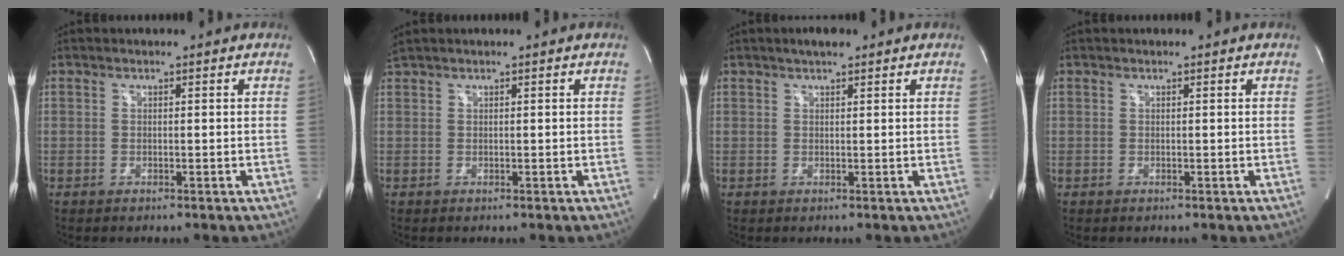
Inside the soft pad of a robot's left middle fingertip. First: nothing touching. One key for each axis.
{"total": 1.4, "fx": 1.2, "fy": -0.3, "fz": 0.7, "tx": -0.029, "ty": 0.025, "tz": 0.031}
{"total": 2.1, "fx": 1.6, "fy": 0.6, "fz": 1.2, "tx": -0.026, "ty": 0.010, "tz": 0.025}
{"total": 0.0}